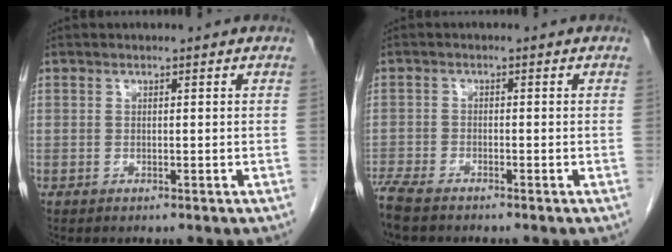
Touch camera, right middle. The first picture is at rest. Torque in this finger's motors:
{"motor_torque": [1.05, -1.09, 1.05, 0.21]}